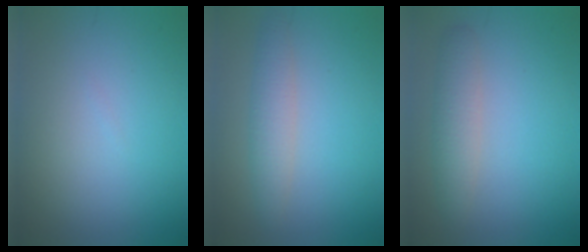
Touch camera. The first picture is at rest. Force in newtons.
{"total": 2.5, "press": 2.5, "slide": 0.1}
{"total": 2.7, "press": 2.7, "slide": 0.1}